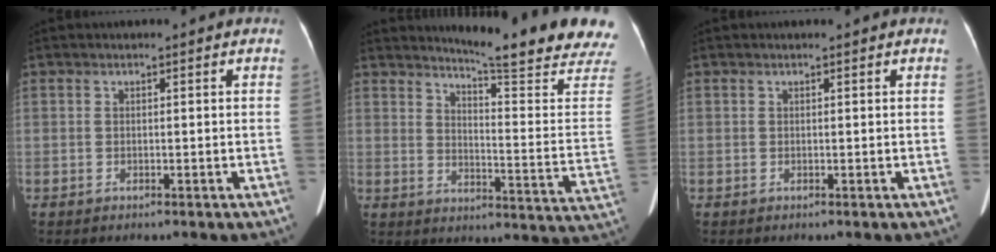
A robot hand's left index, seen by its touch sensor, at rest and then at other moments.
{"total": 18.0, "force": [16.3, -1.3, 7.4], "torque": [-0.111, -0.108, 0.194]}
{"total": 0.0}